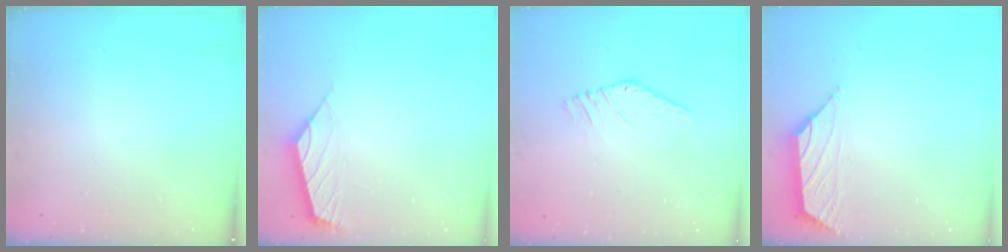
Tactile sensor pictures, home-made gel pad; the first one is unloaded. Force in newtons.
{"total": 2.2, "press": 2.2, "slide": 0.5}
{"total": 1.8, "press": 1.7, "slide": 0.2}
{"total": 0.8, "press": 0.5, "slide": 0.6}